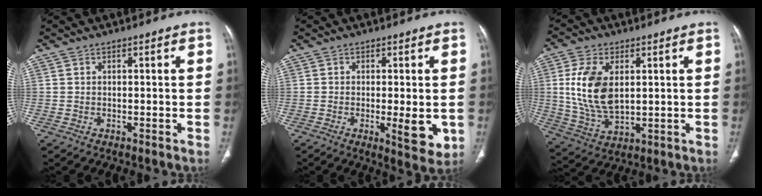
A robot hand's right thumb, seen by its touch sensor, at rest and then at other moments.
{"total": 7.0, "force": [-1.3, 2.3, 6.5], "torque": [-0.083, -0.014, -0.012]}
{"total": 13.0, "force": [2.2, 7.4, 10.5], "torque": [-0.206, -0.012, 0.050]}